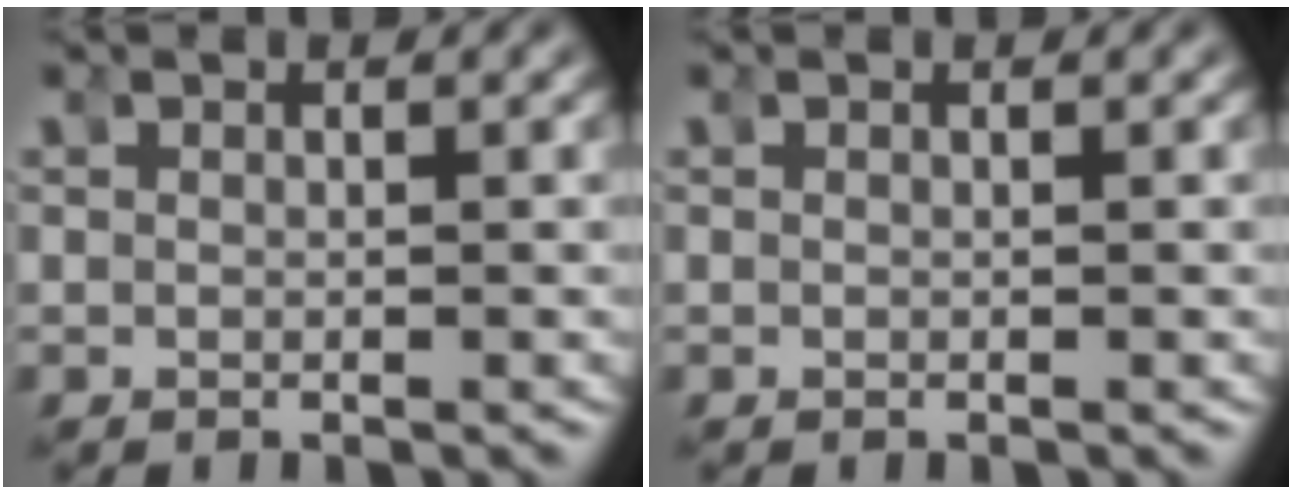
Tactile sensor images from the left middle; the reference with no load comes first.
{"total": 0.0}